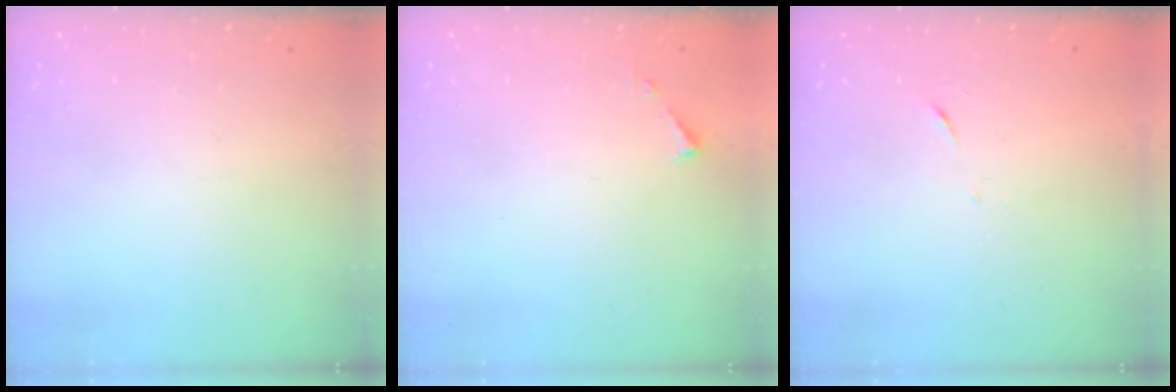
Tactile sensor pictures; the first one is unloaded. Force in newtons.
{"total": 3.2, "press": 3.2, "slide": 0.4}
{"total": 6.2, "press": 6.1, "slide": 0.7}